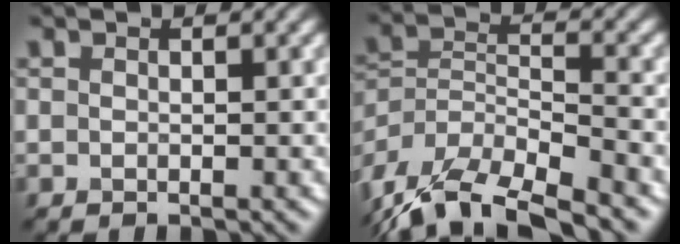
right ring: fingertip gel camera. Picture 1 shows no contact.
{"total": 11.9, "force": [-9.8, 4.1, 5.5], "torque": [-0.099, -0.004, -0.155]}